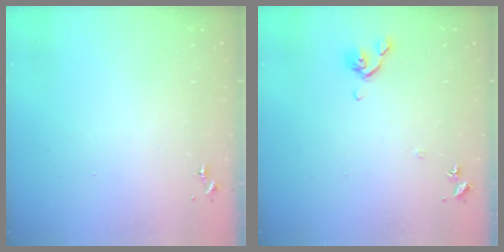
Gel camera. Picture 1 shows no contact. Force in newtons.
{"total": 6.7, "press": 6.6, "slide": 1.0}